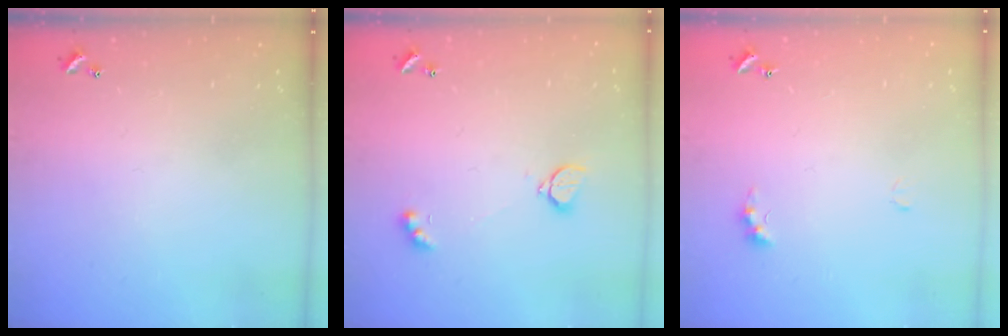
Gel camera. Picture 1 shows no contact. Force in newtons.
{"total": 2.4, "press": 2.3, "slide": 0.8}
{"total": 4.9, "press": 4.8, "slide": 0.7}